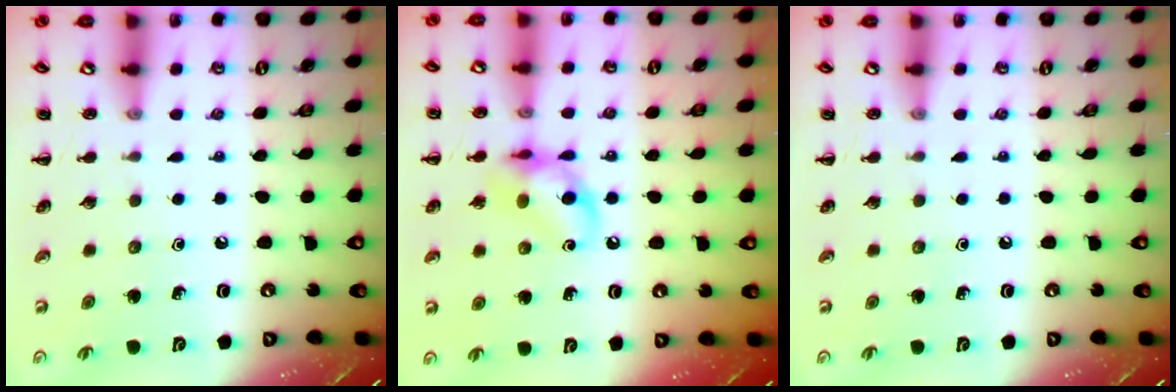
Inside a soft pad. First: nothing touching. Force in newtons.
{"total": 12.4, "press": 12.3, "slide": 1.8}
{"total": 0.0}